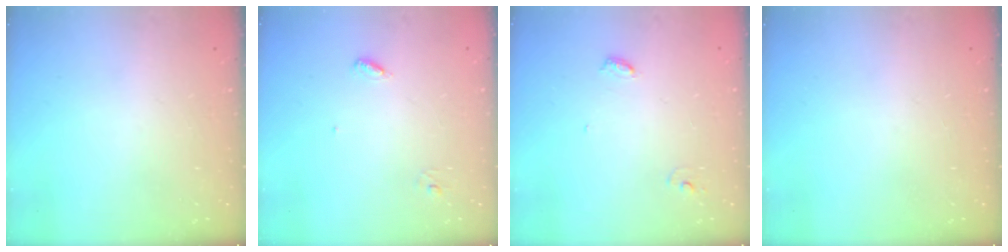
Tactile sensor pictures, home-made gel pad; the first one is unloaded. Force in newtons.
{"total": 3.4, "press": 3.4, "slide": 0.3}
{"total": 4.0, "press": 4.0, "slide": 0.3}
{"total": 0.0}